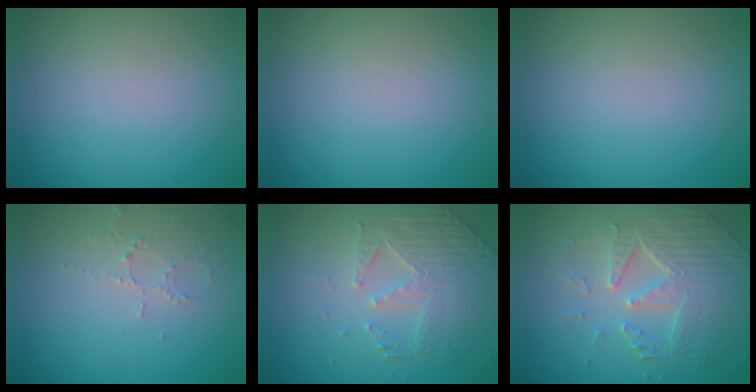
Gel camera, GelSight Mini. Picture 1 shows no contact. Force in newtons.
{"total": 0.0}
{"total": 0.0}
{"total": 1.9, "press": 1.8, "slide": 0.4}
{"total": 4.9, "press": 3.8, "slide": 3.0}
{"total": 7.1, "press": 5.3, "slide": 4.7}